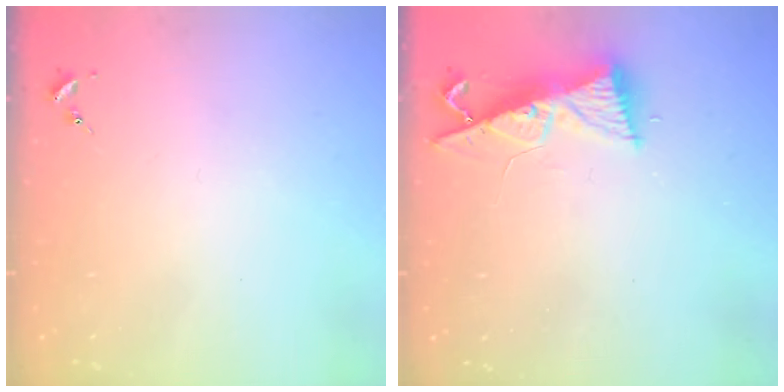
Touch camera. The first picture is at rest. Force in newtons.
{"total": 9.0, "press": 9.0, "slide": 1.1}